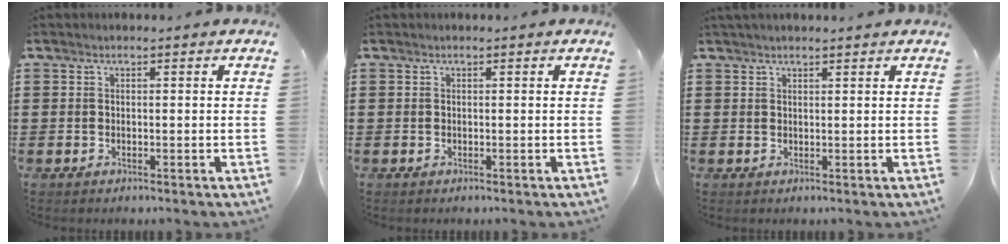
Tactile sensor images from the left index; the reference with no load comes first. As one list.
[{"total": 0.0}, {"total": 1.1, "force": [1.0, 0.1, 0.4], "torque": [-0.009, 0.001, 0.020]}]